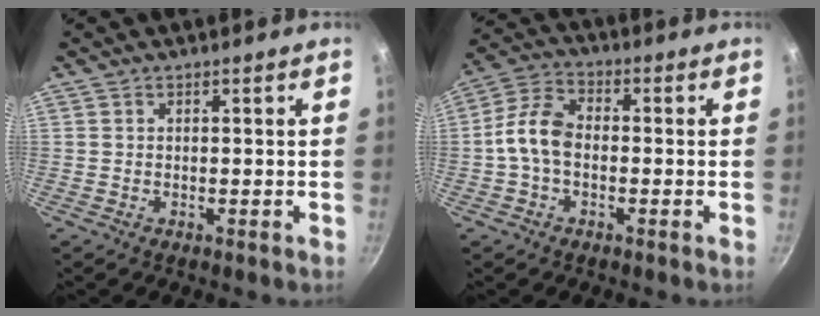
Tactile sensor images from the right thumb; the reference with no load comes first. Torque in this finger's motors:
{"motor_torque": [2.59, 2.42, 1.46, -1.29, 0.28]}